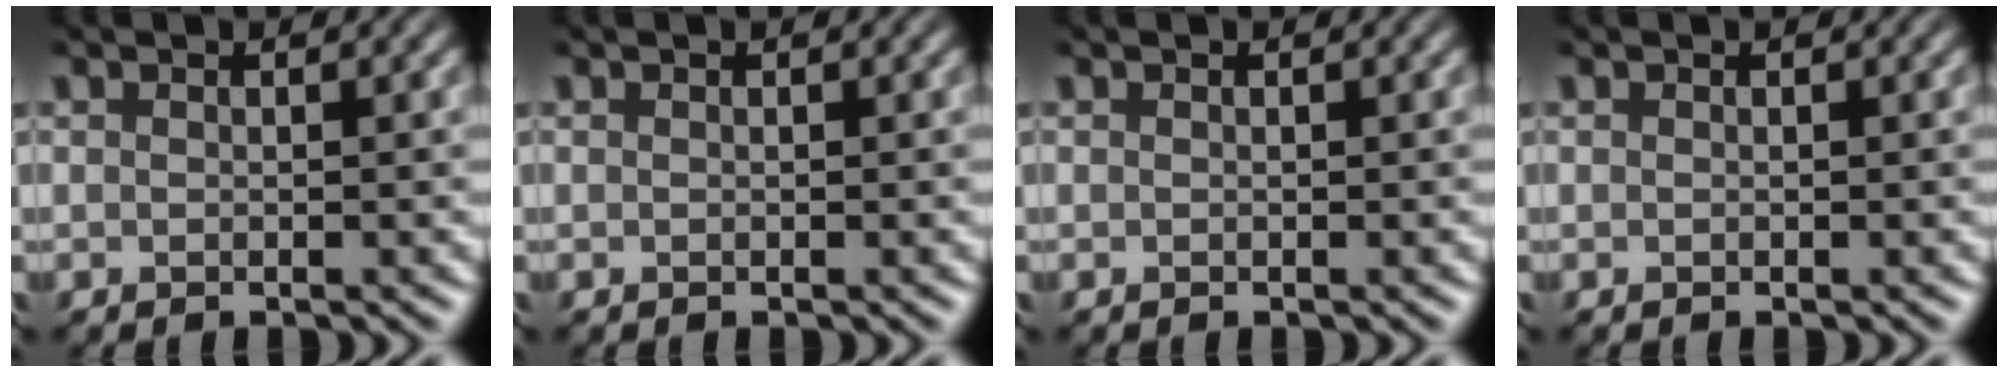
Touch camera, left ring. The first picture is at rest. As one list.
[{"total": 0.0}, {"total": 0.0}, {"total": 0.0}]